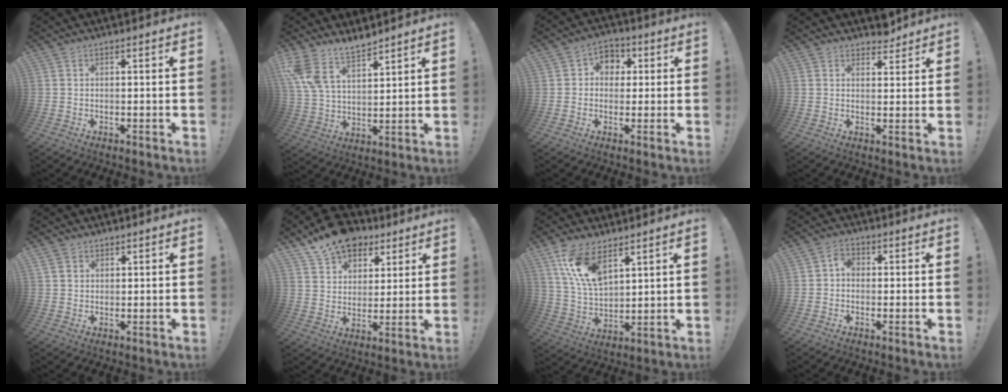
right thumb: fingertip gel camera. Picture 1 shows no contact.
{"total": 11.4, "force": [9.0, 5.1, 4.8], "torque": [-0.108, -0.047, 0.178]}
{"total": 6.4, "force": [0.5, 5.9, 2.4], "torque": [-0.022, 0.005, 0.009]}
{"total": 4.5, "force": [3.9, 2.0, 0.7], "torque": [0.013, -0.031, 0.069]}
{"total": 2.6, "force": [1.5, 2.0, 0.8], "torque": [-0.012, -0.003, 0.028]}
{"total": 13.4, "force": [9.7, 8.2, 4.5], "torque": [-0.064, -0.069, 0.180]}
{"total": 13.3, "force": [8.2, 6.2, 8.4], "torque": [-0.167, -0.037, 0.154]}
{"total": 3.2, "force": [-0.9, 2.2, 2.2], "torque": [-0.040, 0.012, -0.017]}